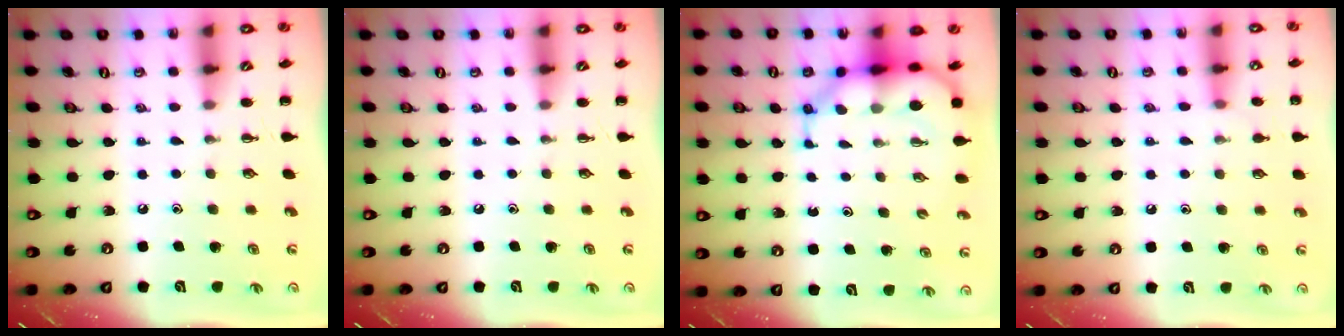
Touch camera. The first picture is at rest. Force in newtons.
{"total": 0.0}
{"total": 7.8, "press": 7.5, "slide": 2.1}
{"total": 5.5, "press": 5.2, "slide": 1.8}